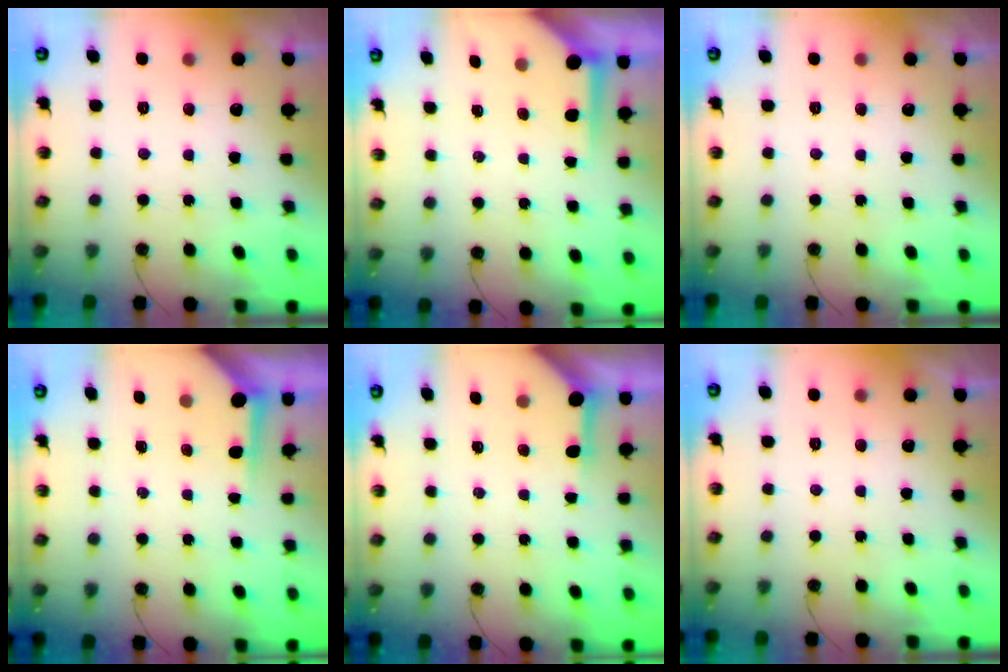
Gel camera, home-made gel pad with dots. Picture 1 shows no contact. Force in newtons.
{"total": 5.1, "press": 5.1, "slide": 0.5}
{"total": 0.0}
{"total": 3.8, "press": 3.7, "slide": 0.4}
{"total": 3.7, "press": 3.7, "slide": 0.2}
{"total": 0.0}